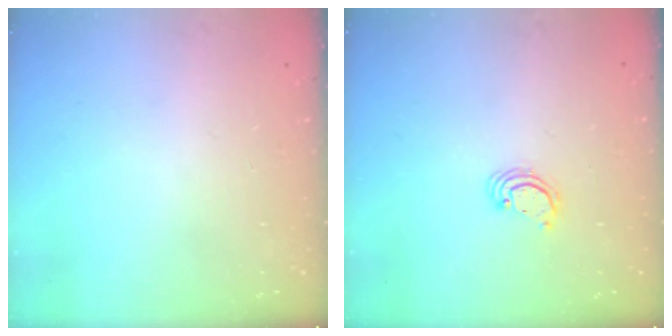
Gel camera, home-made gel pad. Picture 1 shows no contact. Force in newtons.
{"total": 2.2, "press": 2.2, "slide": 0.1}